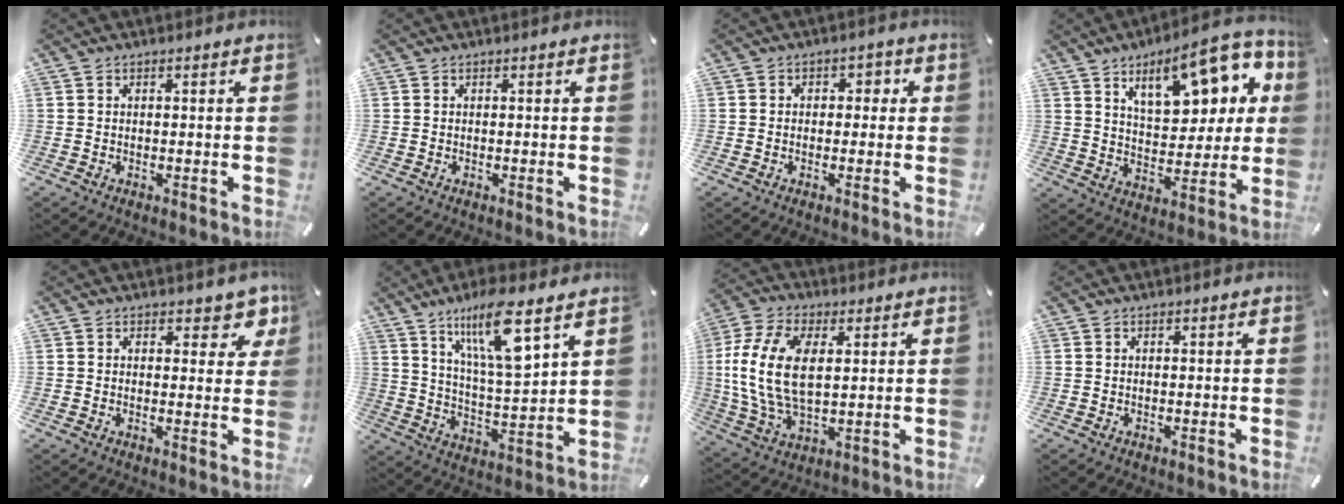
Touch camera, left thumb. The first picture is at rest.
{"total": 0.0}
{"total": 2.6, "force": [-0.6, 2.1, 1.4], "torque": [-0.012, 0.007, -0.020]}
{"total": 19.0, "force": [10.1, 8.8, 13.4], "torque": [-0.191, -0.049, 0.167]}
{"total": 5.8, "force": [3.7, 3.4, 3.0], "torque": [-0.012, -0.022, 0.057]}
{"total": 15.1, "force": [10.0, 3.9, 10.6], "torque": [-0.190, -0.045, 0.167]}
{"total": 14.8, "force": [2.4, 8.8, 11.7], "torque": [-0.276, -0.002, 0.041]}
{"total": 0.0}